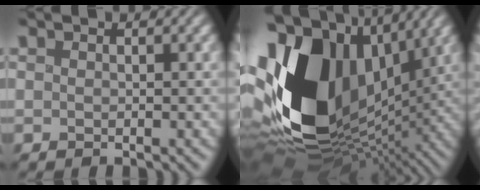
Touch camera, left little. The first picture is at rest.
{"total": 18.9, "force": [1.8, 13.0, 13.7], "torque": [-0.275, -0.027, 0.067]}